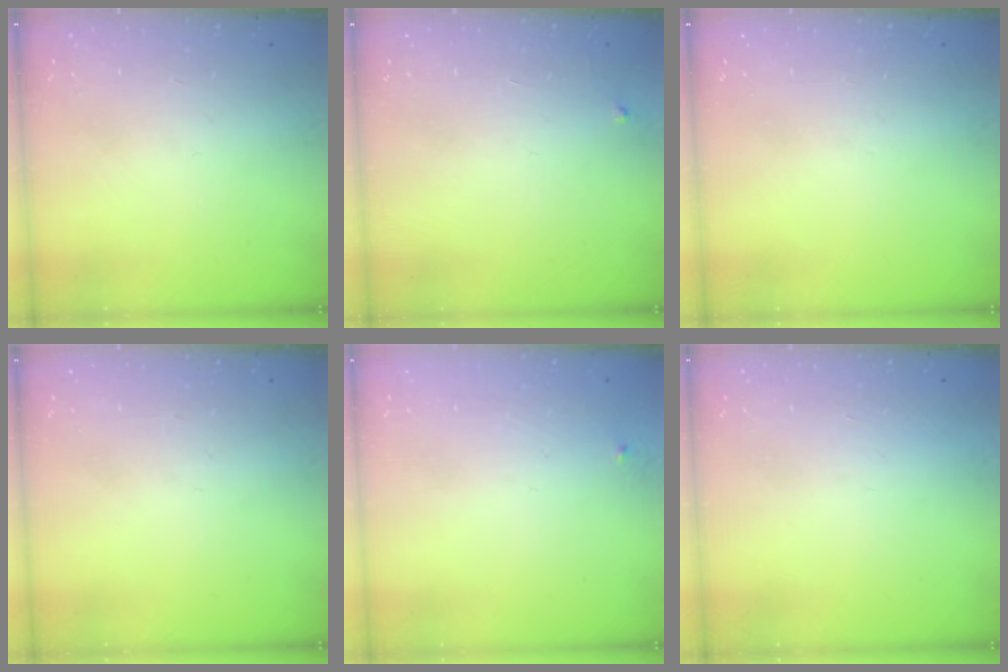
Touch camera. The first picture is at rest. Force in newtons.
{"total": 2.6, "press": 2.6, "slide": 0.4}
{"total": 0.0}
{"total": 0.0}
{"total": 2.3, "press": 2.3, "slide": 0.2}
{"total": 1.5, "press": 1.5, "slide": 0.1}